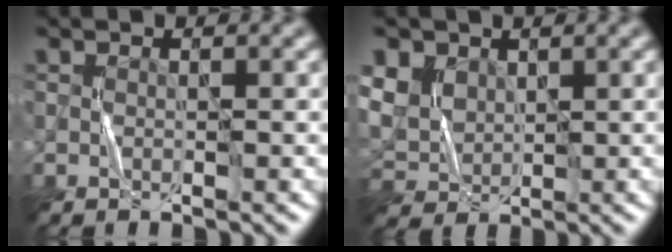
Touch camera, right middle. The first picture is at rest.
{"total": 4.7, "force": [1.9, 3.8, 2.1], "torque": [-0.059, 0.003, 0.043]}